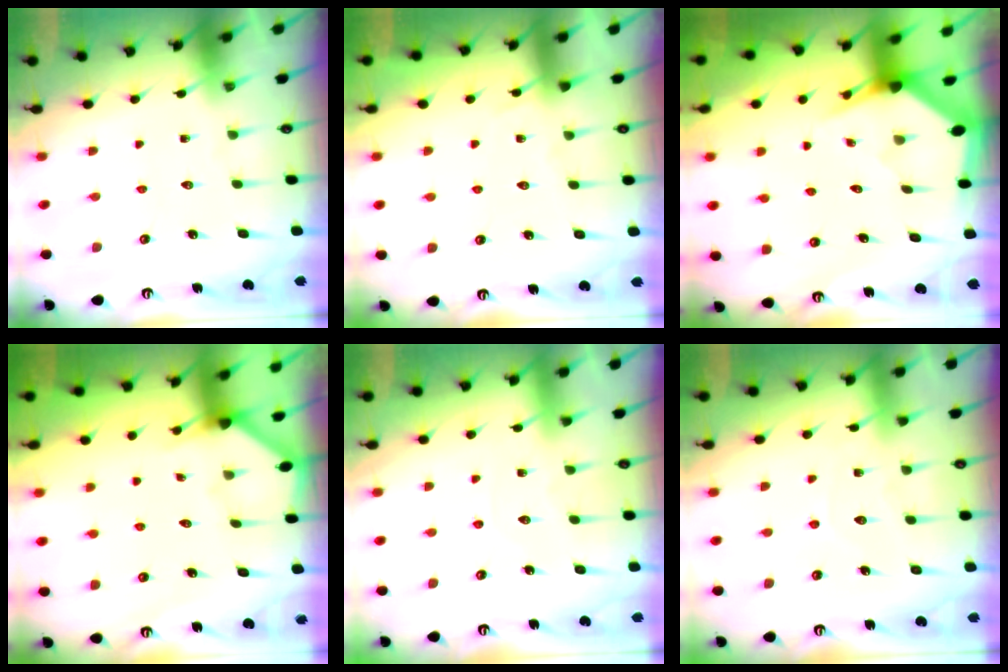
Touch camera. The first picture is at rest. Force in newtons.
{"total": 5.1, "press": 5.0, "slide": 0.7}
{"total": 3.9, "press": 3.9, "slide": 0.1}
{"total": 2.6, "press": 2.6, "slide": 0.3}
{"total": 2.7, "press": 2.7, "slide": 0.2}
{"total": 5.4, "press": 5.4, "slide": 0.5}